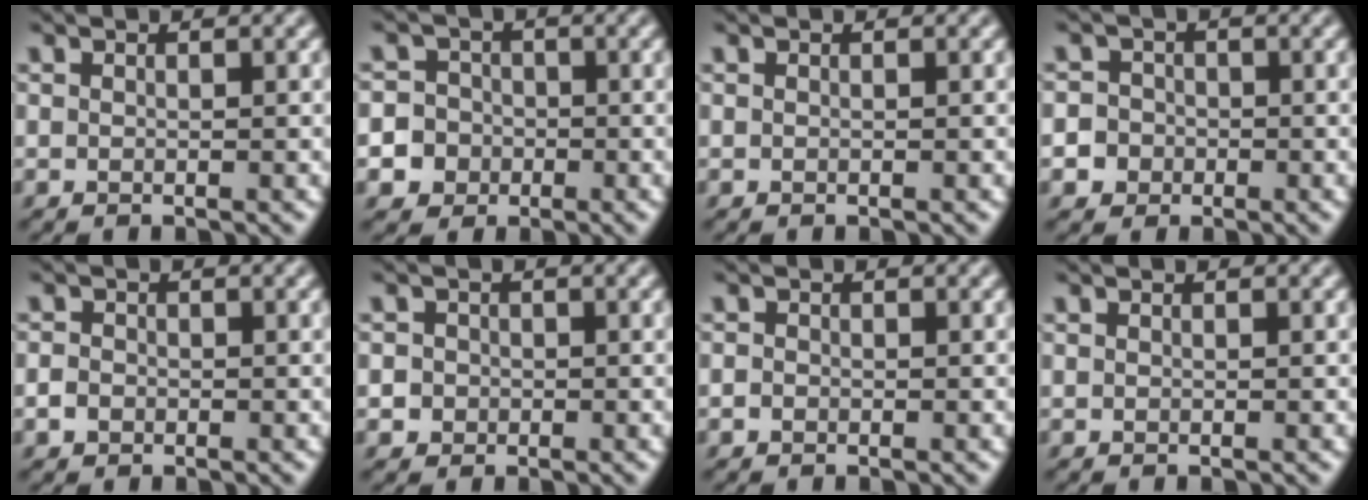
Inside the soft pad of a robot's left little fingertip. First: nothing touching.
{"total": 6.7, "force": [-2.6, 6.0, 1.0], "torque": [-0.014, 0.003, -0.076]}
{"total": 0.0}
{"total": 5.3, "force": [-1.8, 4.9, 0.8], "torque": [-0.003, 0.016, -0.059]}
{"total": 2.0, "force": [-0.6, 1.8, 0.7], "torque": [0.003, 0.012, -0.029]}
{"total": 2.4, "force": [-0.1, 2.3, 0.6], "torque": [0.010, 0.022, -0.013]}
{"total": 0.8, "force": [-0.1, 0.7, 0.2], "torque": [0.011, 0.006, -0.012]}
{"total": 0.0}